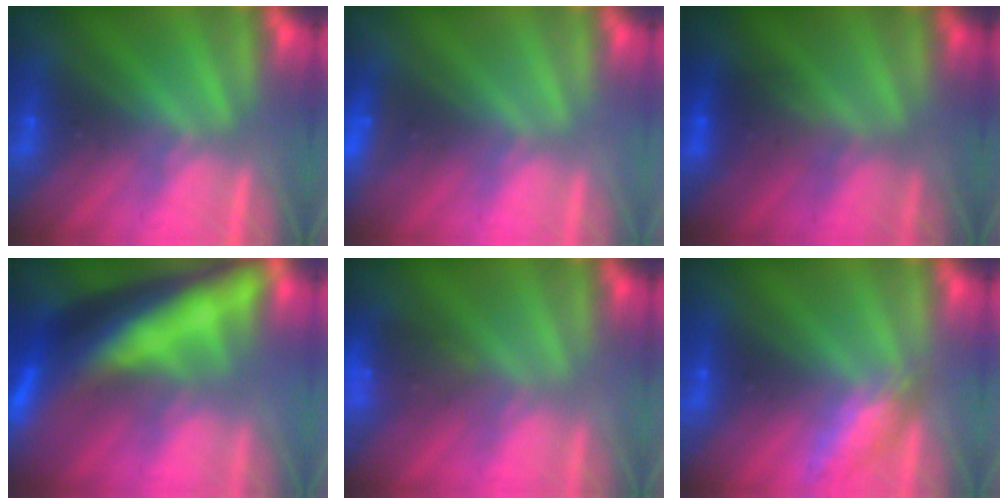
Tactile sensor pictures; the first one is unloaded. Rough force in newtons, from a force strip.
{"total": 2.3}
{"total": 2.2}
{"total": 9.8}
{"total": 7.8}
{"total": 2.4}